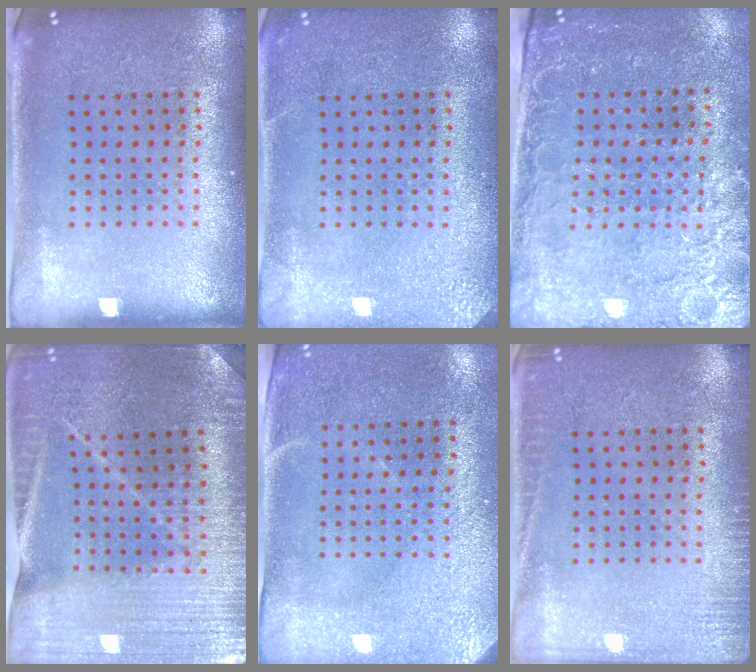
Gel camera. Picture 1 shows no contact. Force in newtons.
{"total": 2.7, "press": 2.6, "slide": 0.2}
{"total": 2.8, "press": 2.6, "slide": 1.1}
{"total": 3.1, "press": 3.1, "slide": 0.3}
{"total": 2.9, "press": 2.5, "slide": 1.6}
{"total": 2.0, "press": 2.0, "slide": 0.3}